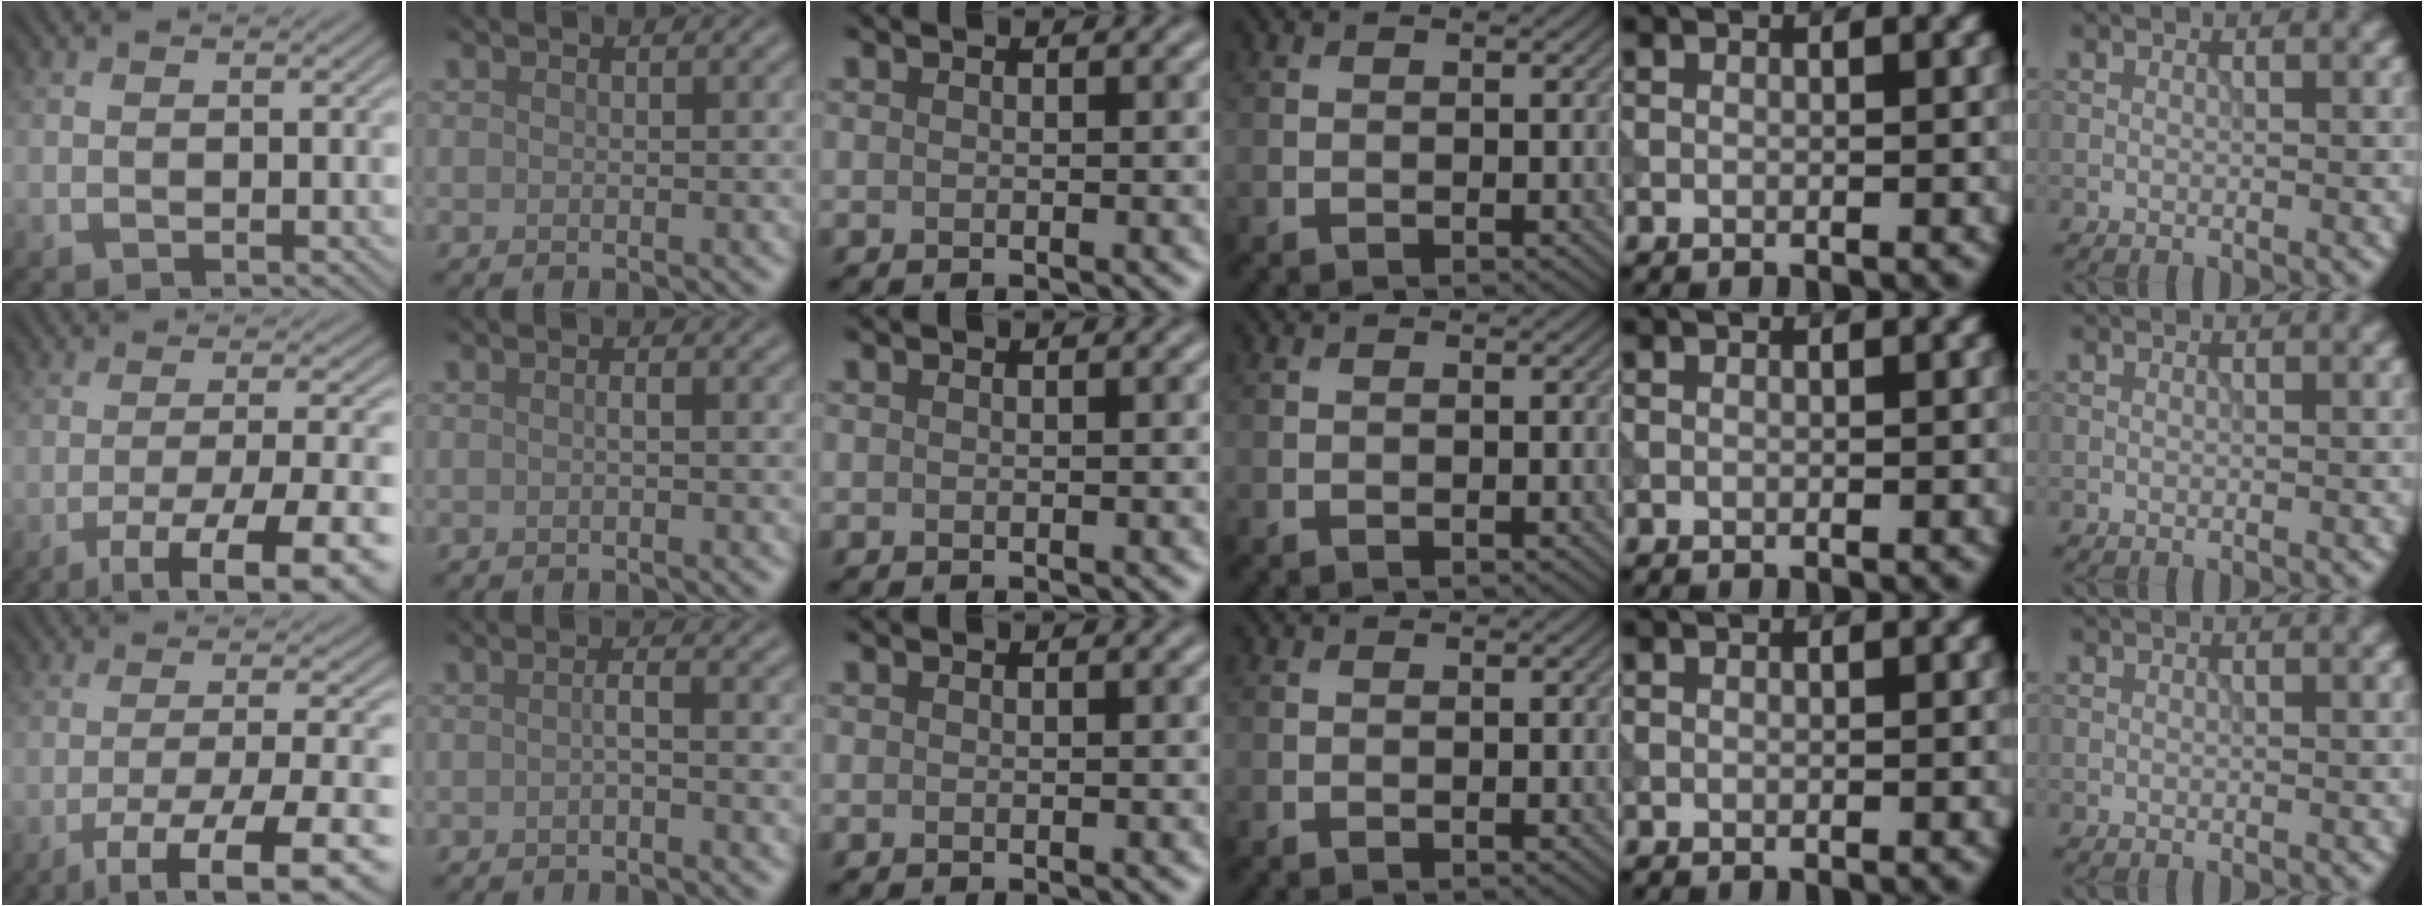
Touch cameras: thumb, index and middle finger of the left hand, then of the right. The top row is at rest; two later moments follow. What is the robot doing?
{"motion": "extract", "object": "tissue"}